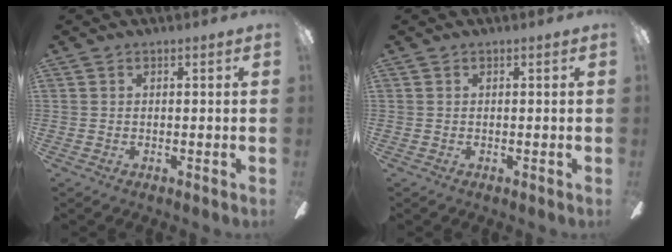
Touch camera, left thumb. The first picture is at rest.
{"total": 0.0}